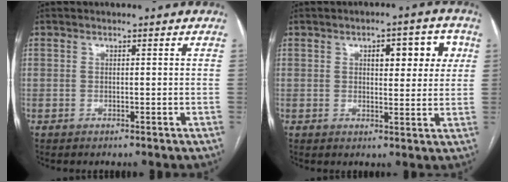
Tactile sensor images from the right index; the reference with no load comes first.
{"total": 7.5, "force": [2.7, 3.1, 6.3], "torque": [-0.073, 0.015, 0.034]}